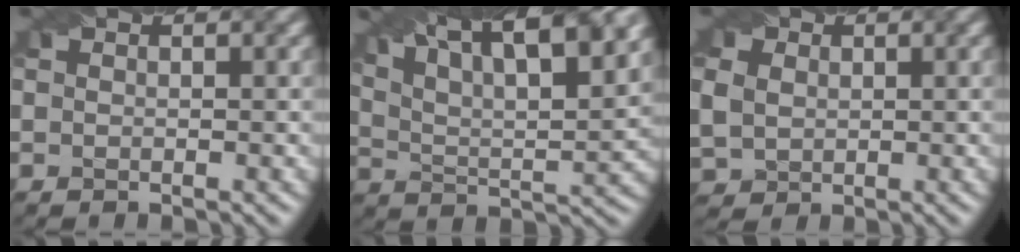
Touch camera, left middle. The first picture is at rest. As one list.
[{"total": 14.4, "force": [9.7, 4.7, 9.5], "torque": [-0.152, 0.033, 0.129]}, {"total": 5.5, "force": [1.4, 4.6, 2.7], "torque": [-0.080, 0.019, 0.020]}]